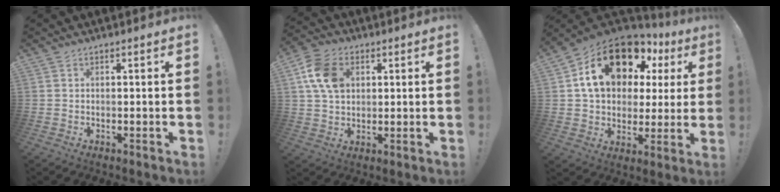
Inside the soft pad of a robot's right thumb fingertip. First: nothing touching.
{"total": 11.6, "force": [3.3, 8.6, 7.1], "torque": [-0.127, 0.008, 0.066]}
{"total": 20.3, "force": [9.6, 12.7, 12.7], "torque": [-0.189, -0.044, 0.181]}